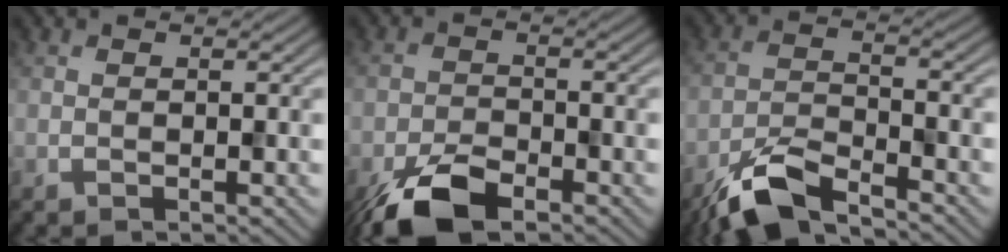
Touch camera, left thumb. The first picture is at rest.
{"total": 6.9, "force": [-4.6, 2.8, 4.2], "torque": [-0.080, -0.006, -0.092]}
{"total": 7.0, "force": [-5.4, 1.7, 4.1], "torque": [-0.082, -0.006, -0.114]}